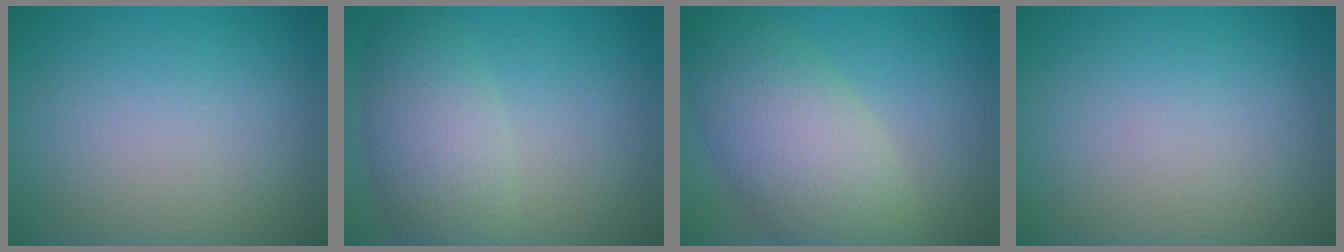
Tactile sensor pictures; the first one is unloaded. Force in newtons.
{"total": 5.1, "press": 5.1, "slide": 0.2}
{"total": 7.9, "press": 7.9, "slide": 0.6}
{"total": 0.0}